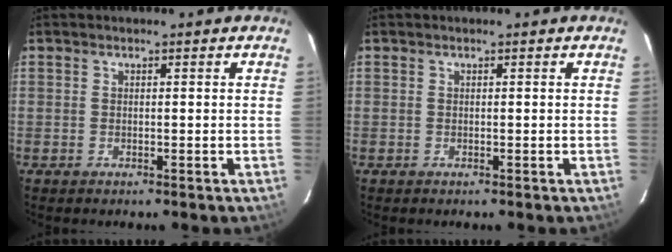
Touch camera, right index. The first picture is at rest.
{"total": 0.0}